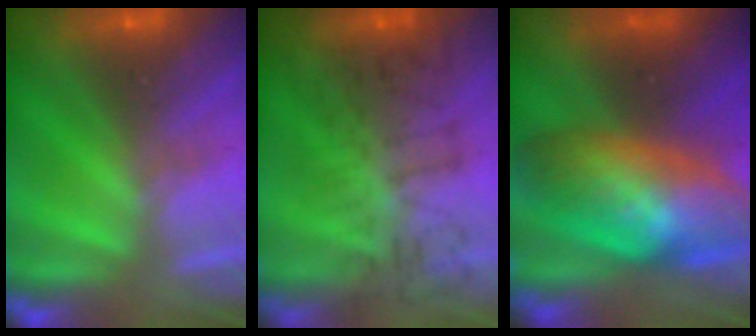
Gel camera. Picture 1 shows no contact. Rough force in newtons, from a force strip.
{"total": 4.8}
{"total": 6.0}